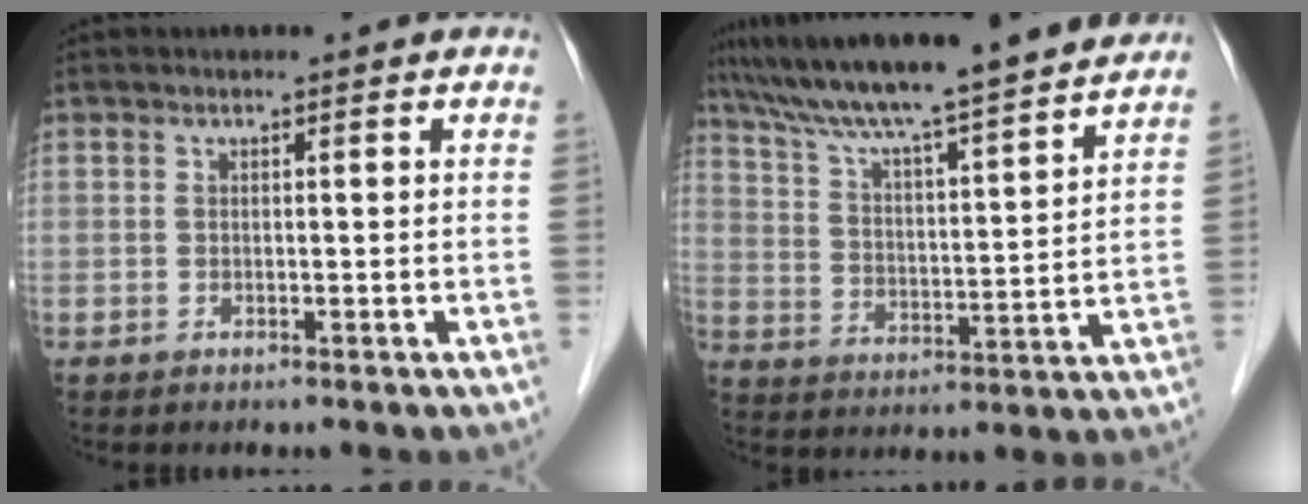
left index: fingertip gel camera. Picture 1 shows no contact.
{"total": 18.9, "force": [16.8, 0.3, 8.6], "torque": [-0.144, 0.007, 0.256]}